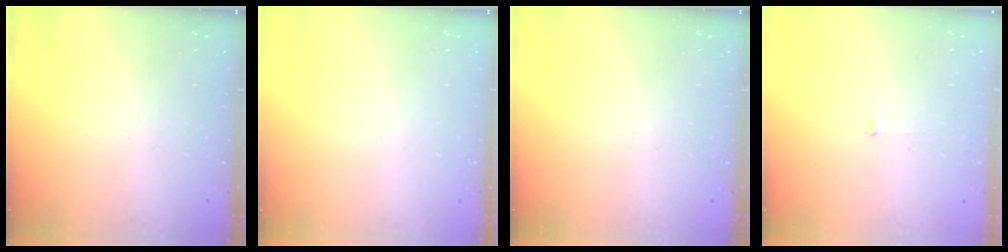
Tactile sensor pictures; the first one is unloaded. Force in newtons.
{"total": 0.0}
{"total": 0.0}
{"total": 2.5, "press": 2.5, "slide": 0.2}